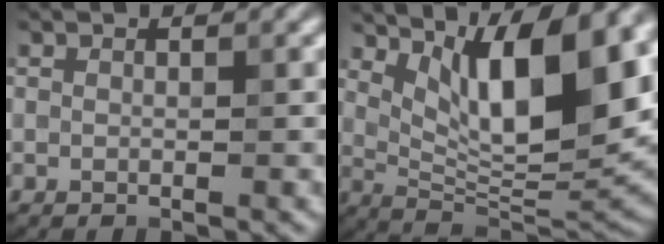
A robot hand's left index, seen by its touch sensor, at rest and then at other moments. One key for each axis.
{"total": 12.6, "fx": 4.9, "fy": 4.2, "fz": 10.8, "tx": -0.154, "ty": -0.004, "tz": 0.088}